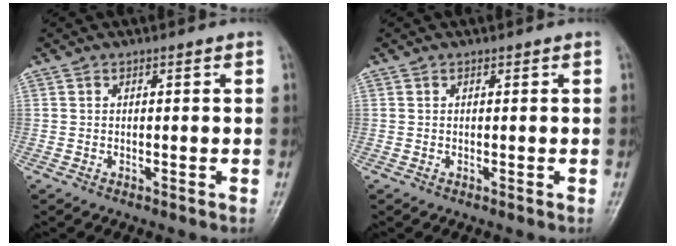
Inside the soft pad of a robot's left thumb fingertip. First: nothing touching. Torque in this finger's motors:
{"motor_torque": [0.07, 0.09, -0.10, -0.09, 0.00]}